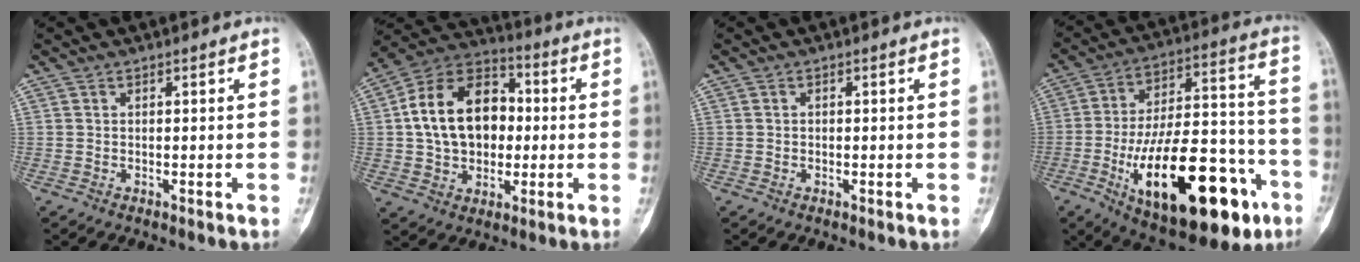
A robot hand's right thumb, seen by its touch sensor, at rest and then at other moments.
{"total": 18.5, "force": [1.2, 13.1, 12.9], "torque": [-0.184, 0.025, 0.017]}
{"total": 0.0}
{"total": 30.1, "force": [-11.9, 12.8, 24.5], "torque": [-0.371, 0.051, -0.168]}